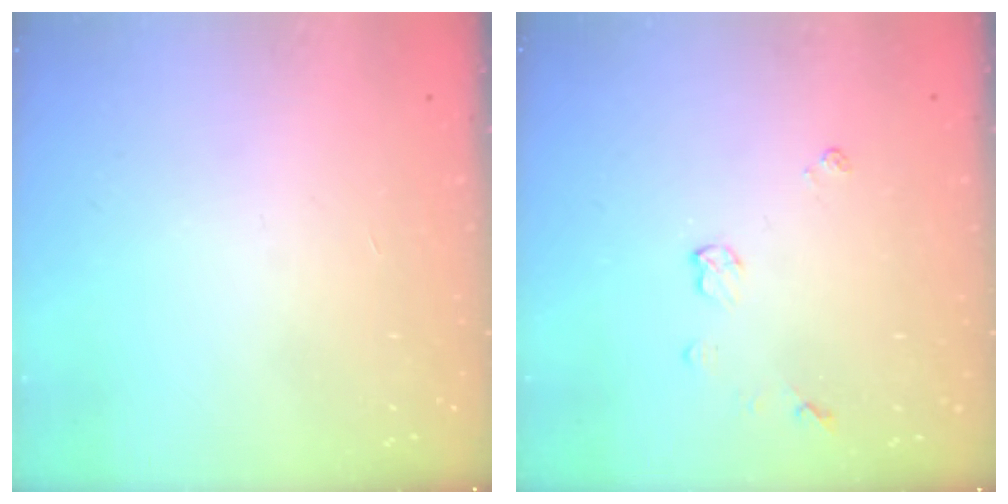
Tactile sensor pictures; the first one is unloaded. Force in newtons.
{"total": 4.9, "press": 4.9, "slide": 0.6}